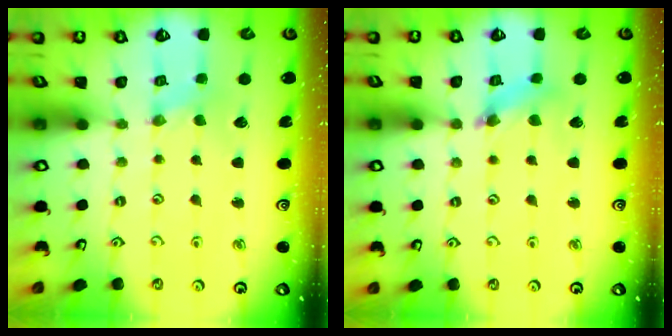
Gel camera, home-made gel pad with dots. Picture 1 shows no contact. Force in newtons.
{"total": 5.4, "press": 5.4, "slide": 0.4}